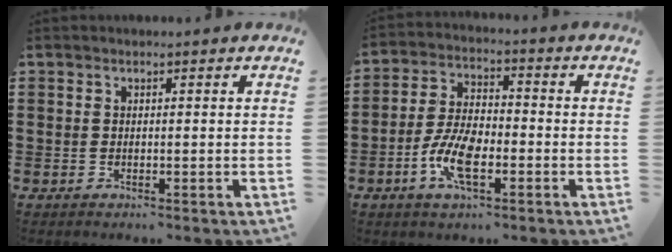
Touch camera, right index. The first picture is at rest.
{"total": 8.1, "force": [-3.0, 3.6, 6.6], "torque": [-0.151, -0.002, -0.060]}